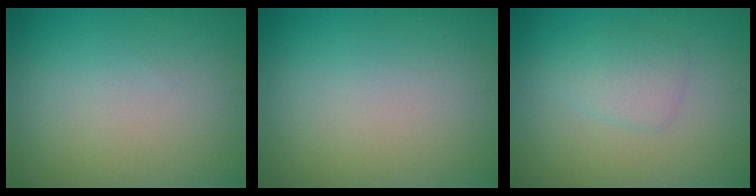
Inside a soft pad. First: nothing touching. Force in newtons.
{"total": 0.0}
{"total": 1.9, "press": 1.9, "slide": 0.0}